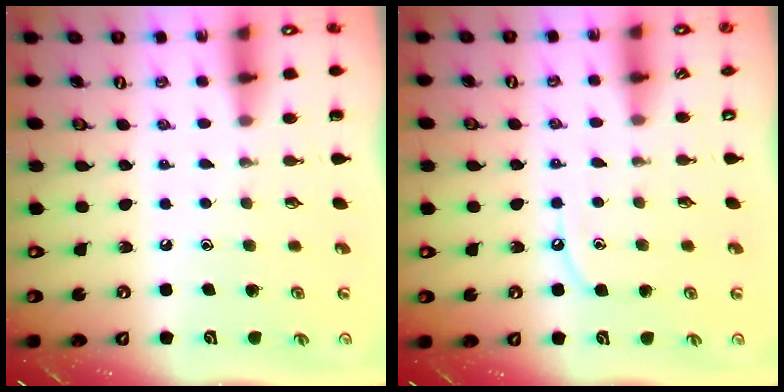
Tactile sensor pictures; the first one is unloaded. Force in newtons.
{"total": 5.6, "press": 5.6, "slide": 0.5}